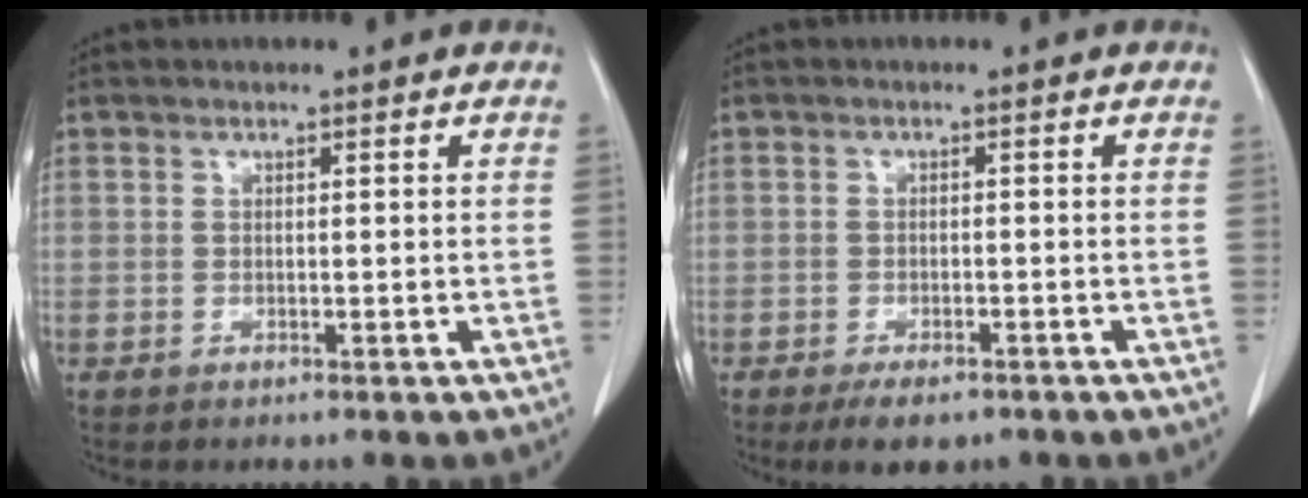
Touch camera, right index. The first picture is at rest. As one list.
[{"total": 4.1, "force": [-2.9, 1.9, 2.2], "torque": [-0.033, -0.003, -0.040]}]